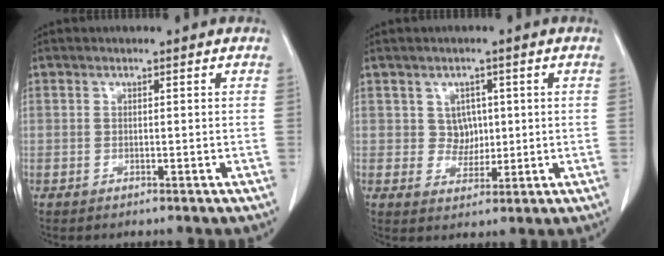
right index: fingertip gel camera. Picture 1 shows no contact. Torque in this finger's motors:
{"motor_torque": [-0.01, 0.01, 0.00, 0.00]}